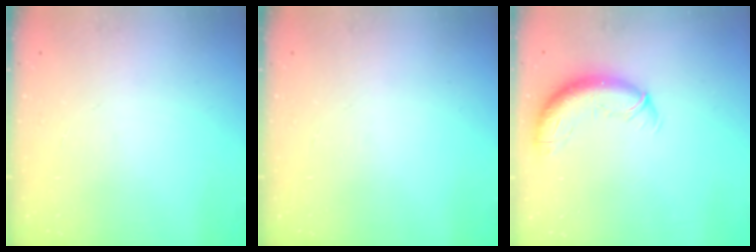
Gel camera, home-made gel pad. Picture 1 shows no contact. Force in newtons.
{"total": 0.0}
{"total": 11.5, "press": 11.2, "slide": 2.8}